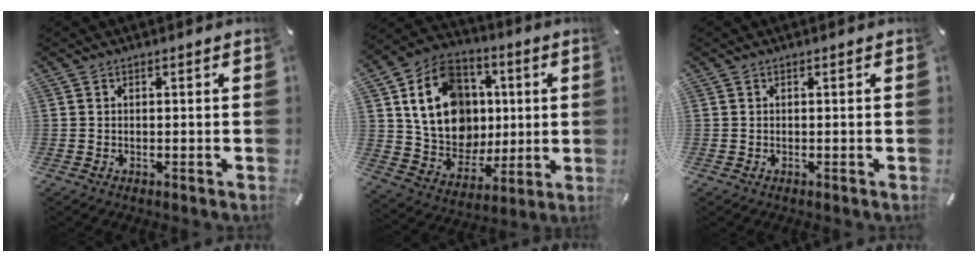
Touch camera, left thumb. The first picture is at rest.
{"total": 18.7, "force": [3.5, 15.8, 9.4], "torque": [-0.161, 0.005, 0.078]}
{"total": 0.0}